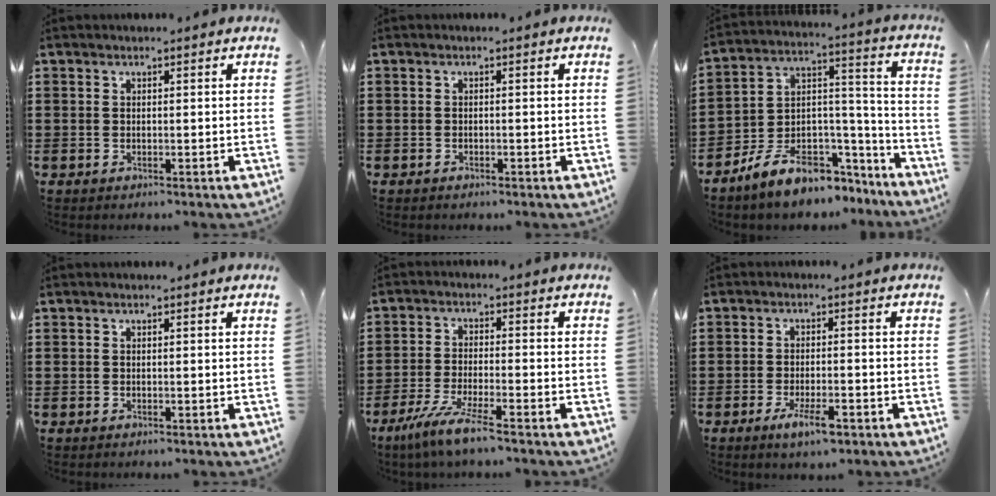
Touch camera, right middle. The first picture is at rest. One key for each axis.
{"total": 0.6, "fx": -0.5, "fy": 0.2, "fz": 0.1, "tx": -0.003, "ty": 0.000, "tz": -0.011}
{"total": 9.3, "fx": -7.1, "fy": 4.2, "fz": 4.2, "tx": -0.087, "ty": 0.021, "tz": -0.136}
{"total": 0.0}
{"total": 6.2, "fx": -4.8, "fy": -0.2, "fz": 4.0, "tx": -0.090, "ty": -0.020, "tz": -0.093}
{"total": 4.8, "fx": -2.6, "fy": 1.3, "fz": 3.8, "tx": -0.071, "ty": -0.002, "tz": -0.046}